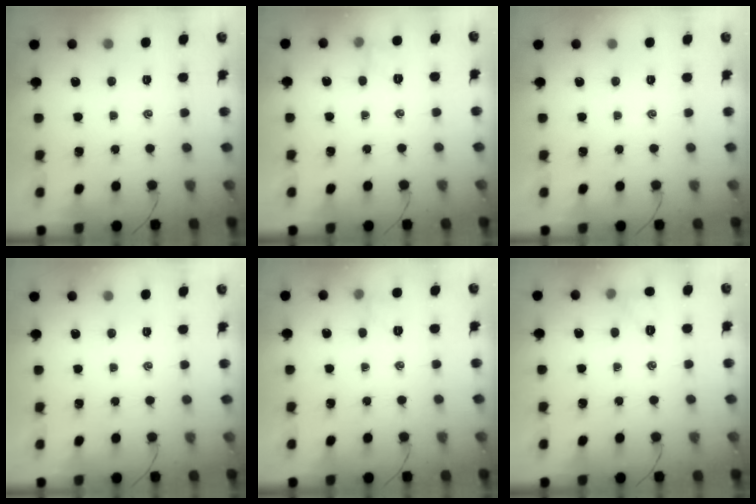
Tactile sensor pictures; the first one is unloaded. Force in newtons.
{"total": 5.7, "press": 5.5, "slide": 1.4}
{"total": 0.0}
{"total": 0.0}
{"total": 5.2, "press": 5.0, "slide": 1.5}
{"total": 5.2, "press": 5.0, "slide": 1.4}